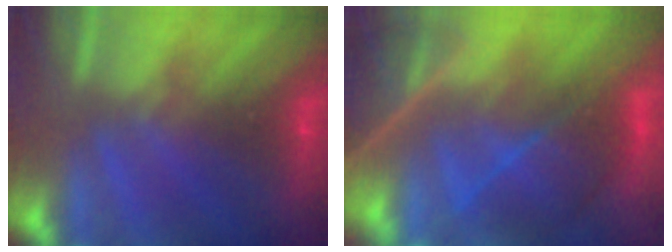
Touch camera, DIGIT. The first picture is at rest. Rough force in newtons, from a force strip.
{"total": 7.6}